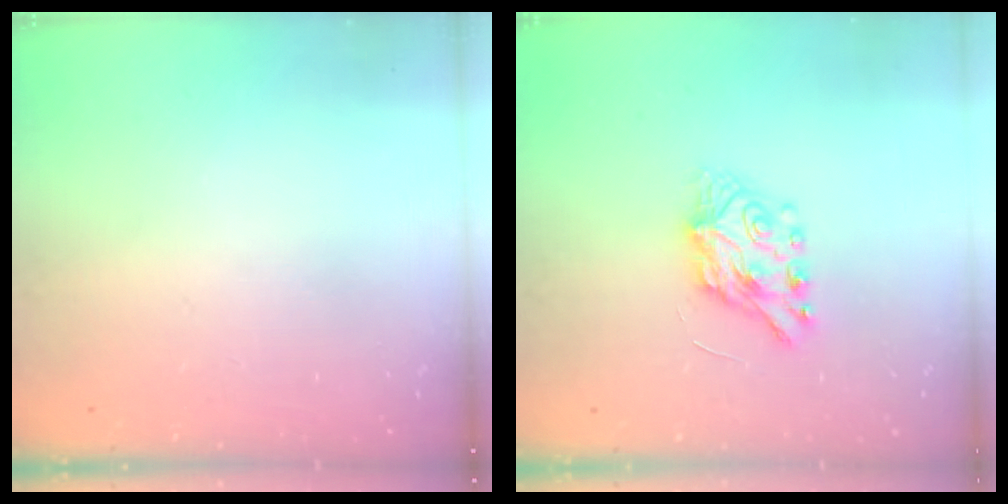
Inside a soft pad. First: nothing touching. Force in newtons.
{"total": 7.2, "press": 7.1, "slide": 0.4}